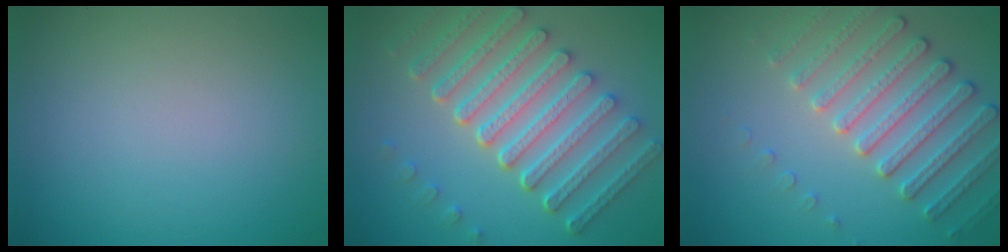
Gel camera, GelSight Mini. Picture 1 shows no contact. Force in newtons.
{"total": 7.9, "press": 6.0, "slide": 5.1}
{"total": 4.3, "press": 4.2, "slide": 1.0}